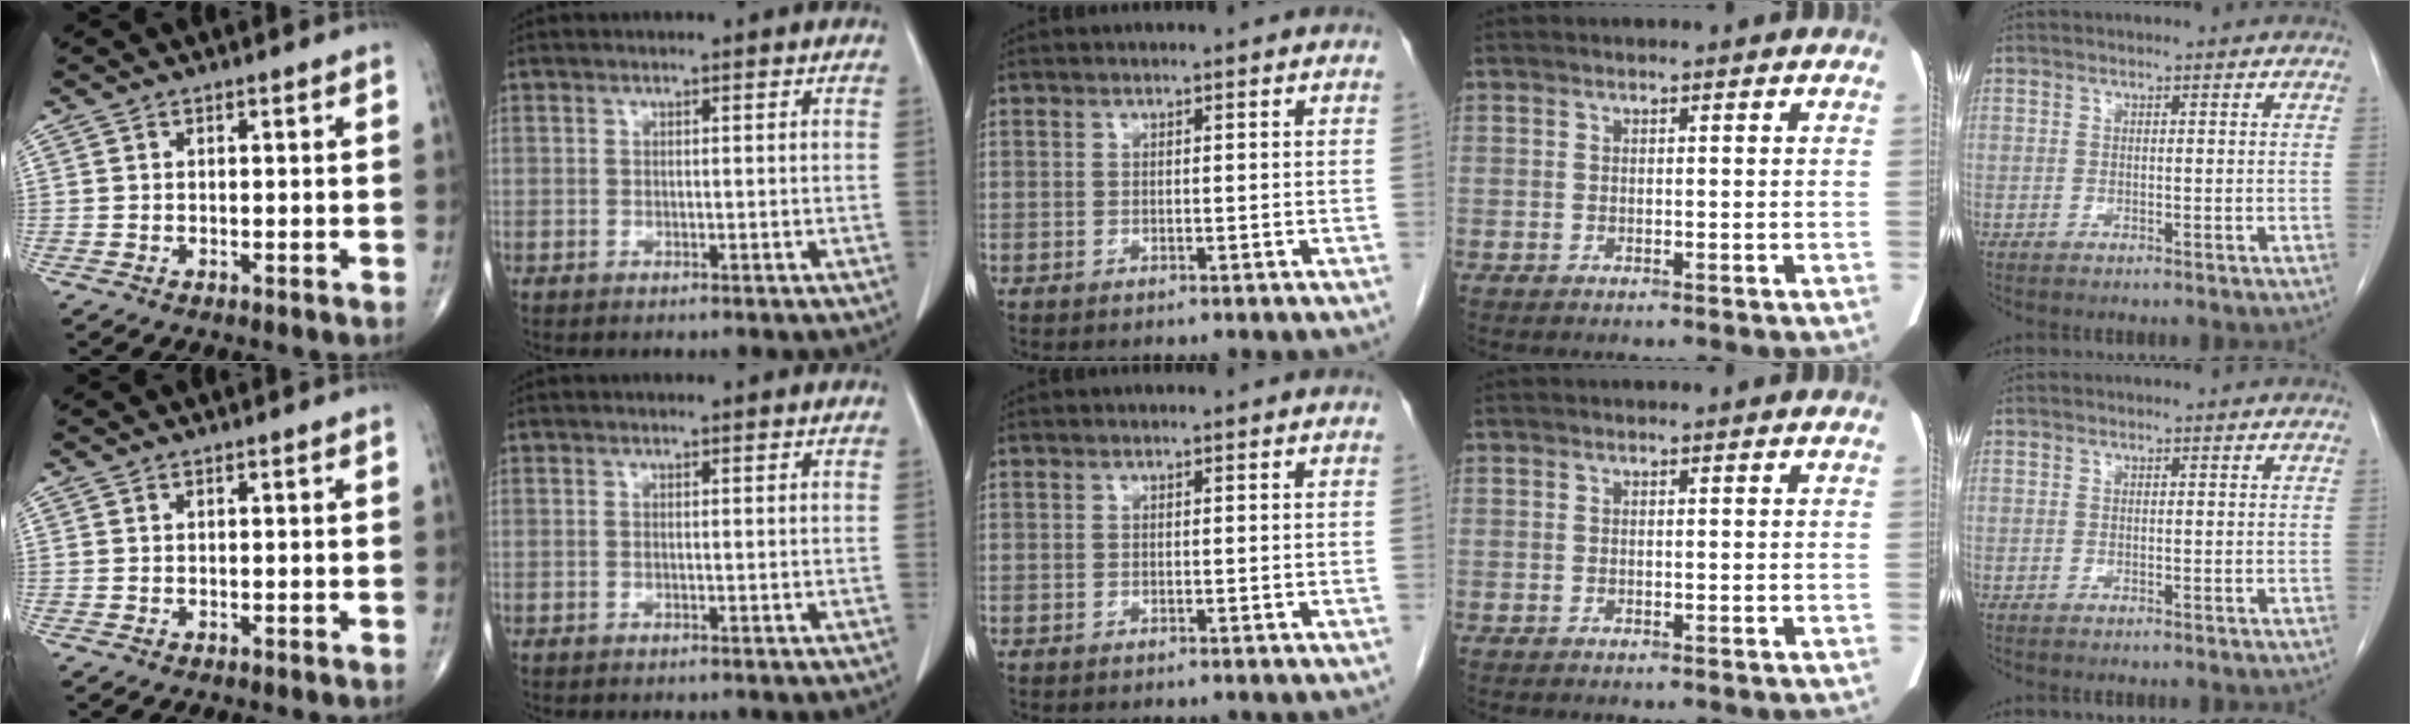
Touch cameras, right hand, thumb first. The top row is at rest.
{}